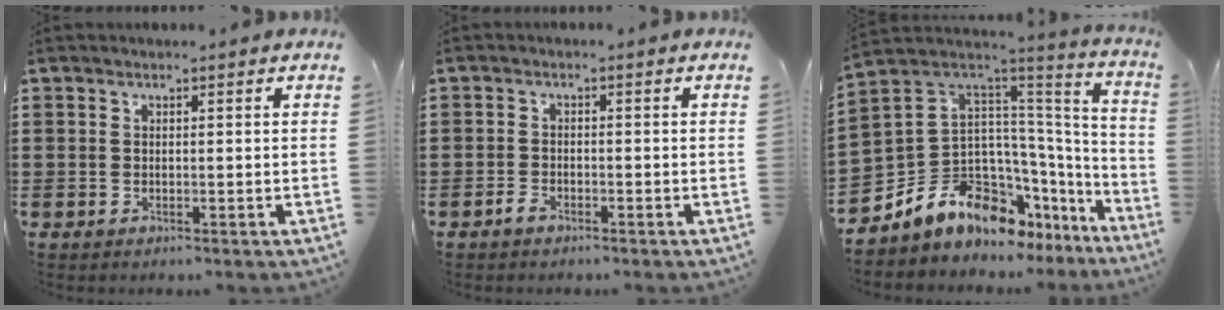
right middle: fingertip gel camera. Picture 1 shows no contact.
{"total": 1.7, "force": [-1.2, 0.7, 1.0], "torque": [-0.027, -0.001, -0.027]}
{"total": 11.0, "force": [-7.2, 7.2, 4.4], "torque": [-0.126, -0.005, -0.140]}